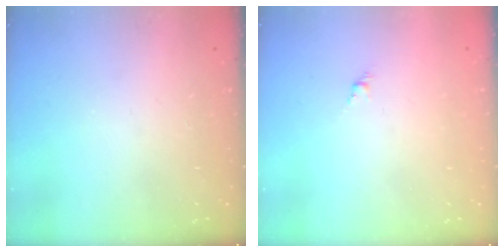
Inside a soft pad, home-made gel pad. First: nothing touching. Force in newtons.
{"total": 1.6, "press": 1.5, "slide": 0.5}